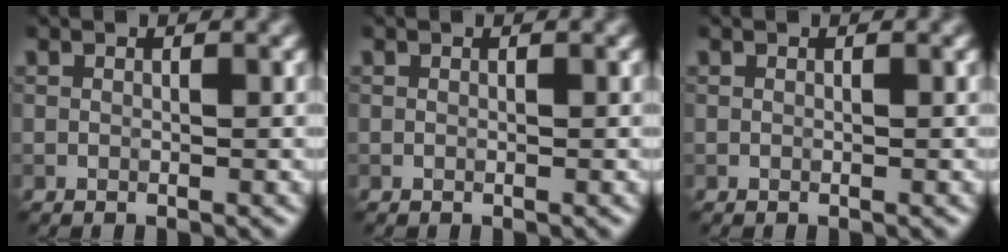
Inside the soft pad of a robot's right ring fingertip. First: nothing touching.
{"total": 0.0}
{"total": 0.0}